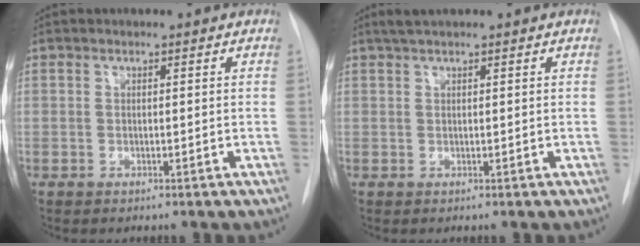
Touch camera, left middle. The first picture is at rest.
{"total": 2.0, "force": [1.5, 0.1, 1.2], "torque": [-0.025, 0.013, 0.028]}